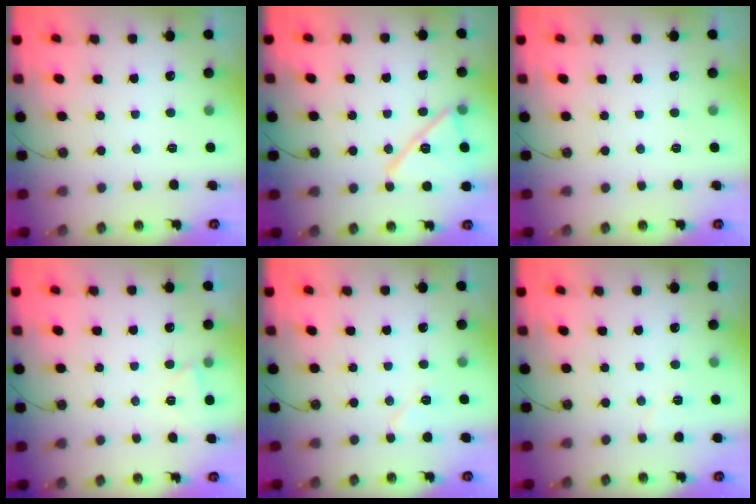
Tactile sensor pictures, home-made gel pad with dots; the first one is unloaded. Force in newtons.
{"total": 15.3, "press": 15.2, "slide": 0.3}
{"total": 0.0}
{"total": 2.5, "press": 2.5, "slide": 0.4}
{"total": 5.3, "press": 5.1, "slide": 1.5}
{"total": 4.4, "press": 3.8, "slide": 2.2}